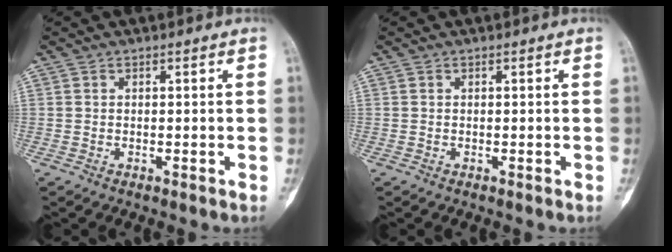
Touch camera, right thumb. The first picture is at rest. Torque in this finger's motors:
{"motor_torque": [0.03, 0.19, 0.05, -0.04, 0.03]}